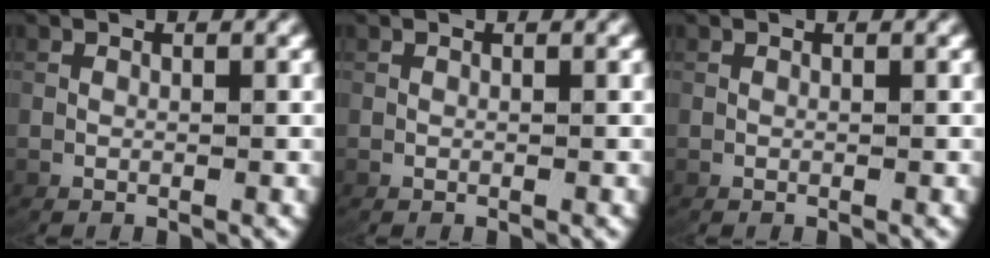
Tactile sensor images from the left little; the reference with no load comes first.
{"total": 0.0}
{"total": 0.0}